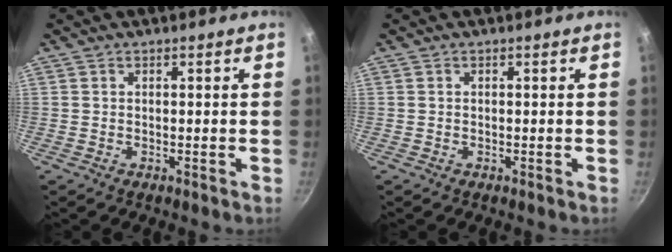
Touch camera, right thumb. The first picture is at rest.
{"total": 0.0}